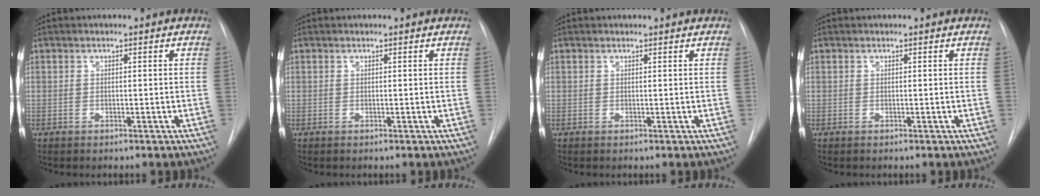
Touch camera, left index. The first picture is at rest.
{"total": 0.0}
{"total": 1.1, "force": [1.1, 0.1, 0.0], "torque": [-0.007, 0.006, 0.007]}
{"total": 0.0}